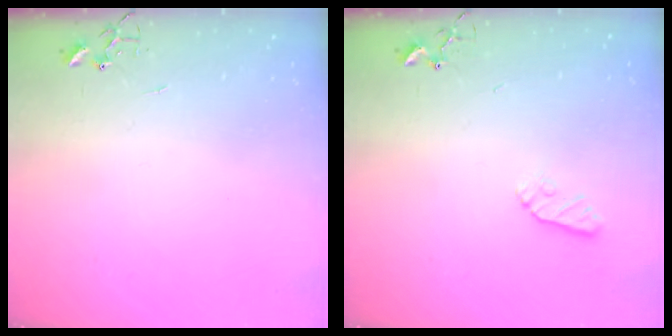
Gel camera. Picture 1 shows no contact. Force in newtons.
{"total": 7.2, "press": 7.1, "slide": 0.8}